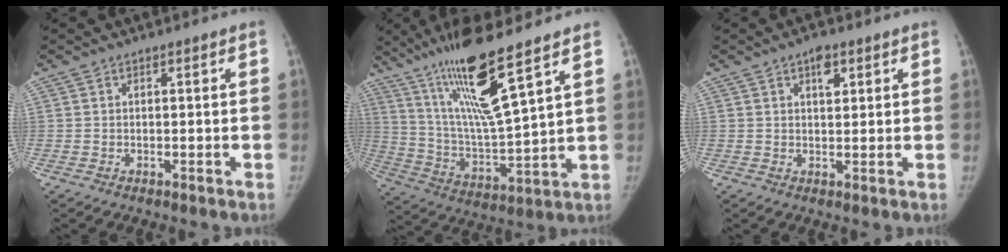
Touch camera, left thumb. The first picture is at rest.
{"total": 18.0, "force": [11.3, 1.4, 13.9], "torque": [-0.248, -0.066, 0.216]}
{"total": 3.5, "force": [1.9, 1.8, 2.3], "torque": [-0.023, -0.007, 0.028]}